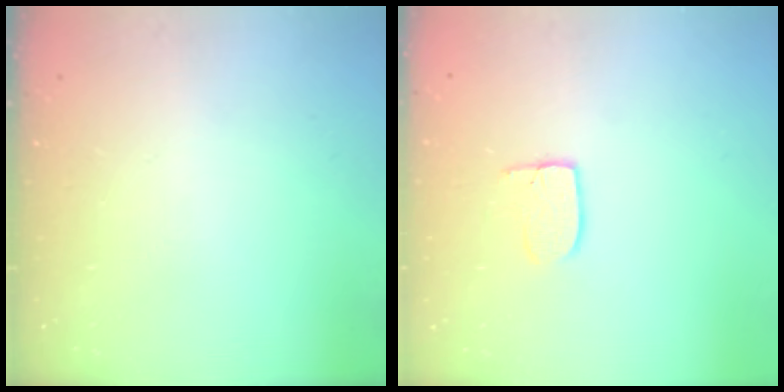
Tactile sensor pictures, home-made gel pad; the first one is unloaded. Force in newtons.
{"total": 5.9, "press": 5.9, "slide": 0.4}